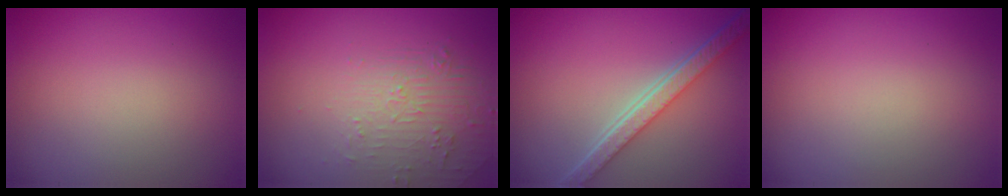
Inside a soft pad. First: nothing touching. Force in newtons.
{"total": 2.1, "press": 0.9, "slide": 1.9}
{"total": 5.4, "press": 4.1, "slide": 3.6}
{"total": 0.0}